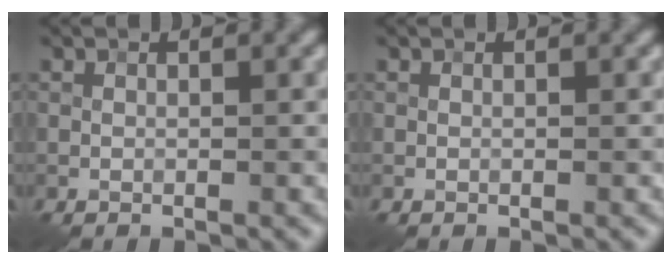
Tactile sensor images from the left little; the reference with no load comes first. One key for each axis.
{"total": 0.0}